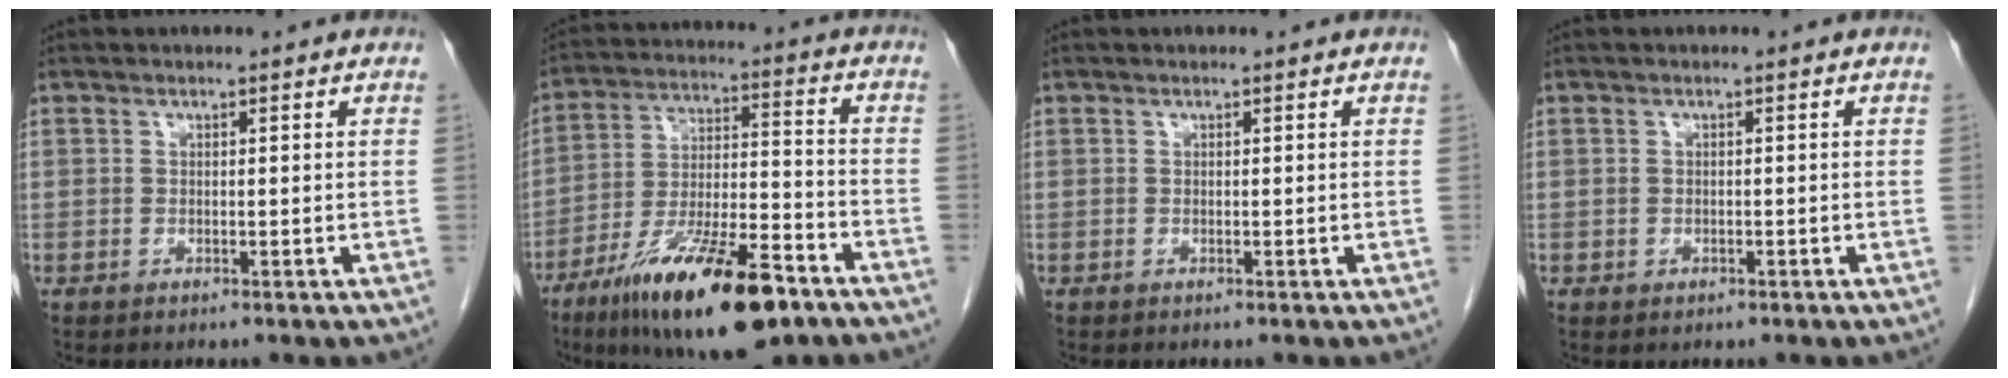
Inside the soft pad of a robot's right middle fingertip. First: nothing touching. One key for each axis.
{"total": 19.5, "fx": -12.2, "fy": 4.2, "fz": 14.6, "tx": -0.244, "ty": -0.020, "tz": -0.210}
{"total": 0.0}
{"total": 0.7, "fx": -0.2, "fy": 0.6, "fz": 0.2, "tx": -0.007, "ty": 0.001, "tz": -0.001}